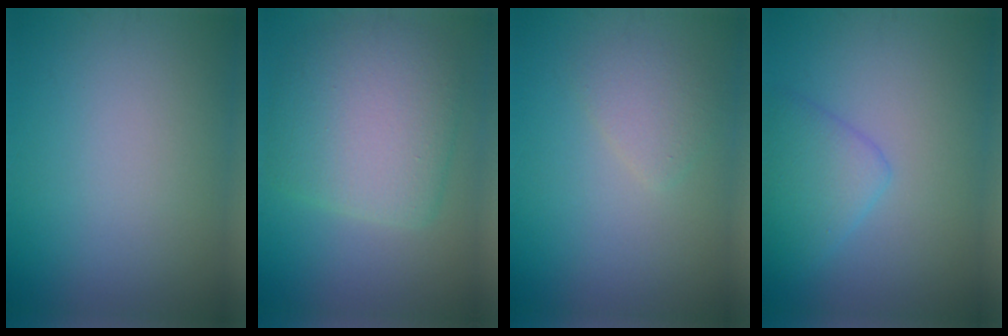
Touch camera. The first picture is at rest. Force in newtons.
{"total": 7.1, "press": 7.1, "slide": 0.5}
{"total": 1.8, "press": 1.8, "slide": 0.2}
{"total": 3.3, "press": 3.3, "slide": 0.2}